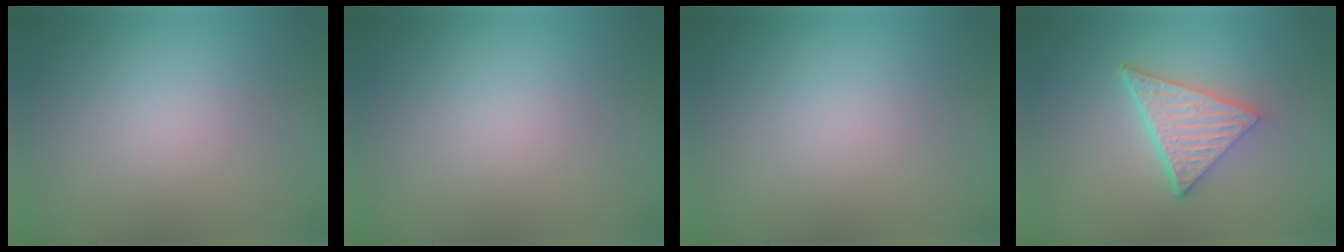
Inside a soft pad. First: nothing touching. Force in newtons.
{"total": 0.0}
{"total": 0.0}
{"total": 5.1, "press": 3.6, "slide": 3.7}